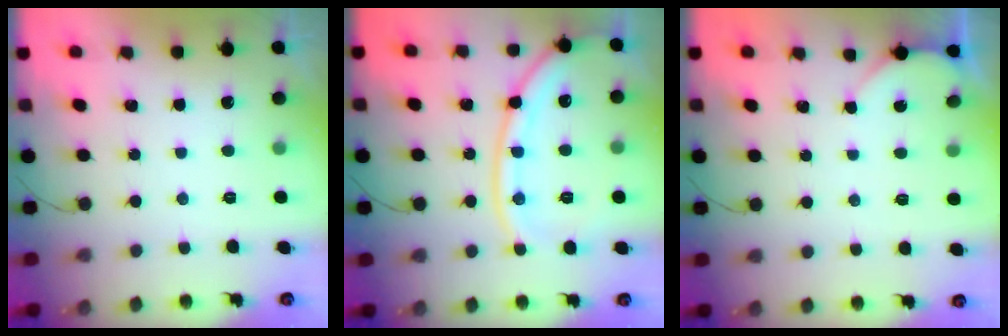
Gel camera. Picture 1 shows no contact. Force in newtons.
{"total": 15.7, "press": 15.6, "slide": 1.7}
{"total": 1.9, "press": 1.9, "slide": 0.3}